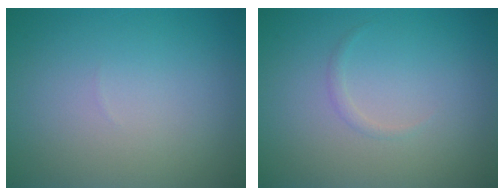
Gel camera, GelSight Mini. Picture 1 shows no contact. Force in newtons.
{"total": 0.5, "press": 0.5, "slide": 0.0}